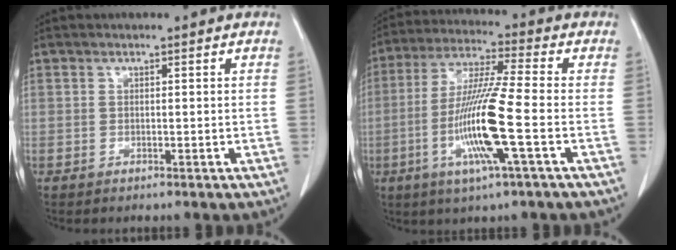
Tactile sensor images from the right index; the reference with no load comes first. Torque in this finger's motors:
{"motor_torque": [2.14, 0.00, 1.05, 0.20]}